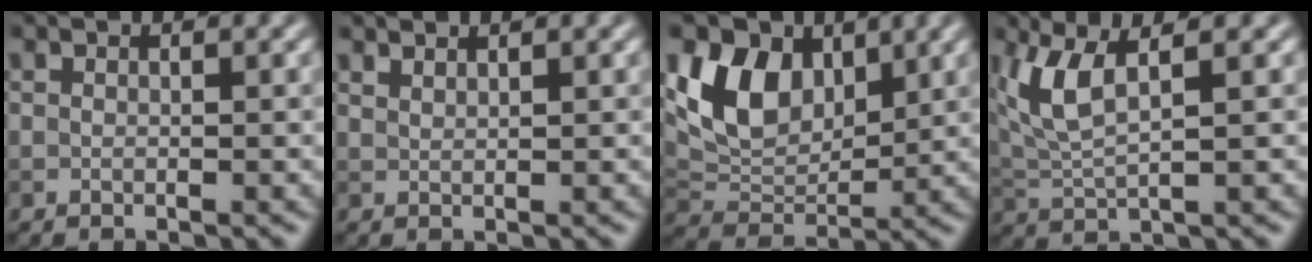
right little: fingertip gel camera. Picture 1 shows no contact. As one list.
[{"total": 1.2, "force": [1.2, 0.1, 0.3], "torque": [-0.001, -0.003, 0.019]}, {"total": 7.1, "force": [3.1, 4.7, 4.3], "torque": [-0.082, -0.005, 0.055]}, {"total": 5.0, "force": [2.1, 1.5, 4.3], "torque": [-0.106, 0.004, 0.047]}]